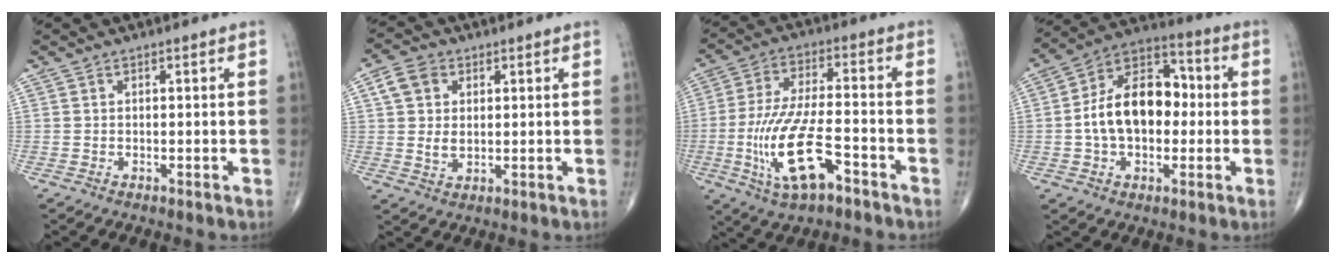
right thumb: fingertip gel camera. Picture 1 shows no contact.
{"total": 6.8, "force": [1.9, 5.0, 4.3], "torque": [-0.068, -0.006, 0.034]}
{"total": 15.1, "force": [-5.8, 5.6, 12.8], "torque": [-0.265, 0.026, -0.099]}
{"total": 15.9, "force": [-0.5, 10.3, 12.1], "torque": [-0.179, 0.039, -0.016]}